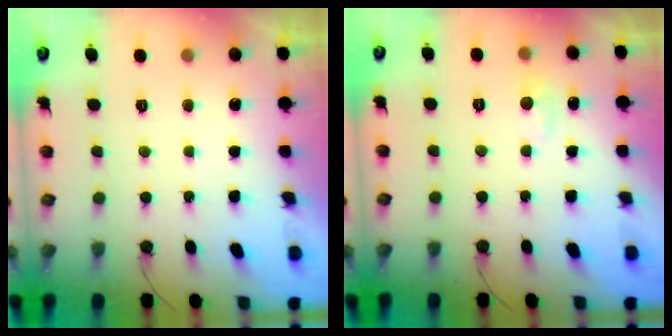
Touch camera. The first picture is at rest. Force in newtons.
{"total": 4.7, "press": 4.6, "slide": 0.8}